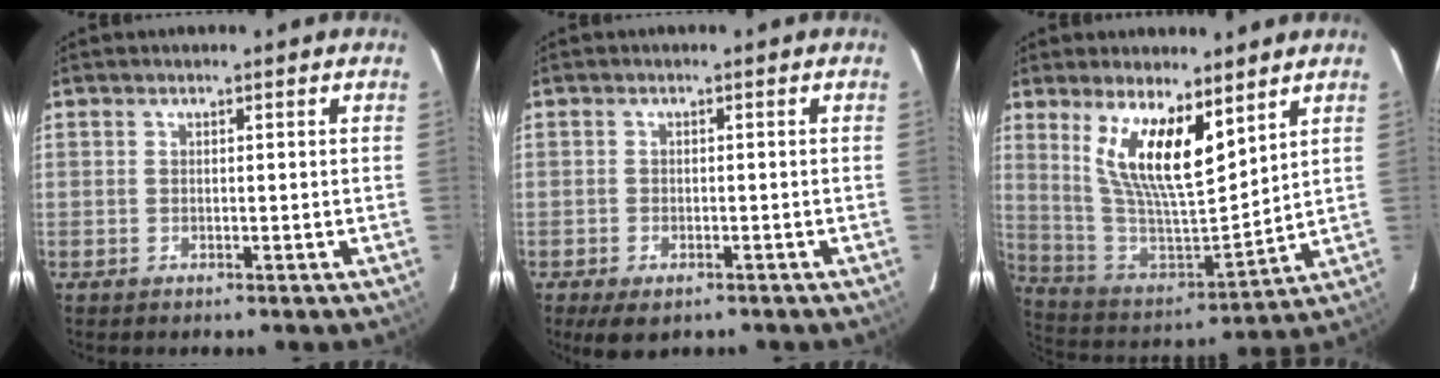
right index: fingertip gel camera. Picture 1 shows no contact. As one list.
[{"total": 4.5, "force": [-3.0, 2.2, 2.6], "torque": [-0.059, -0.019, -0.047]}, {"total": 15.4, "force": [8.4, 4.9, 12.0], "torque": [-0.227, -0.004, 0.171]}]